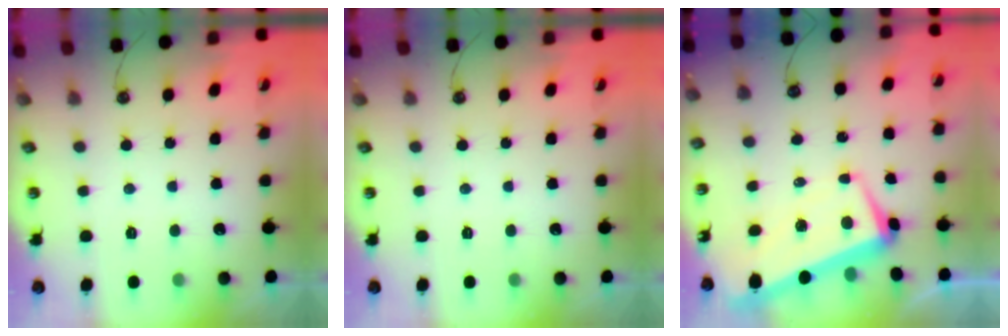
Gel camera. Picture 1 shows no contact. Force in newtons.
{"total": 0.0}
{"total": 3.4, "press": 2.7, "slide": 2.1}